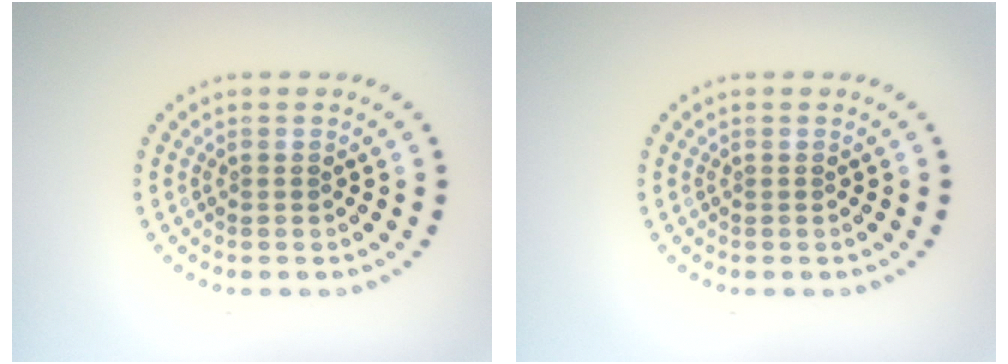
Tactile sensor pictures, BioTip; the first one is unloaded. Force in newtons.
{"total": 0.0}